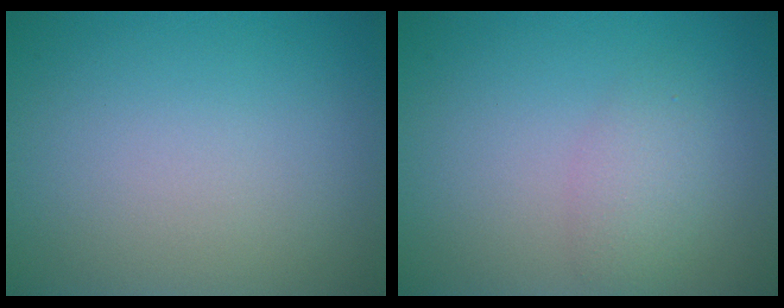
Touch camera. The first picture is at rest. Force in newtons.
{"total": 2.1, "press": 2.1, "slide": 0.0}